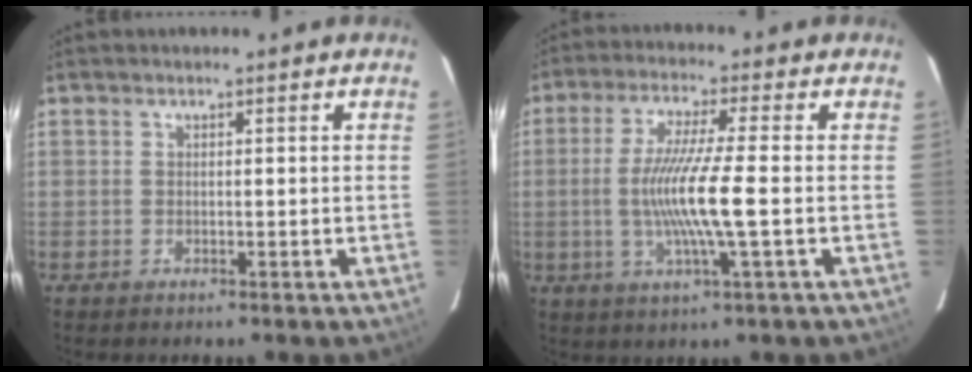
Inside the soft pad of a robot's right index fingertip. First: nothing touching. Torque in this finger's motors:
{"motor_torque": [1.62, -0.25, 0.85, 0.21]}